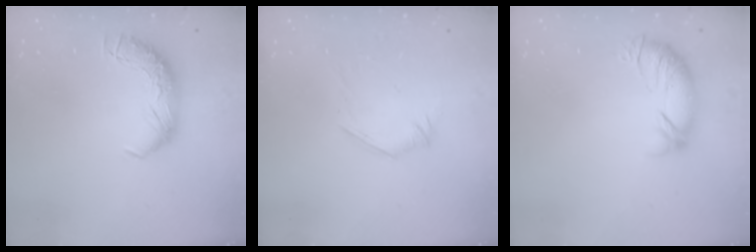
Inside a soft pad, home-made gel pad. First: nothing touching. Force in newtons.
{"total": 4.6, "press": 4.3, "slide": 1.5}
{"total": 3.8, "press": 3.2, "slide": 2.0}